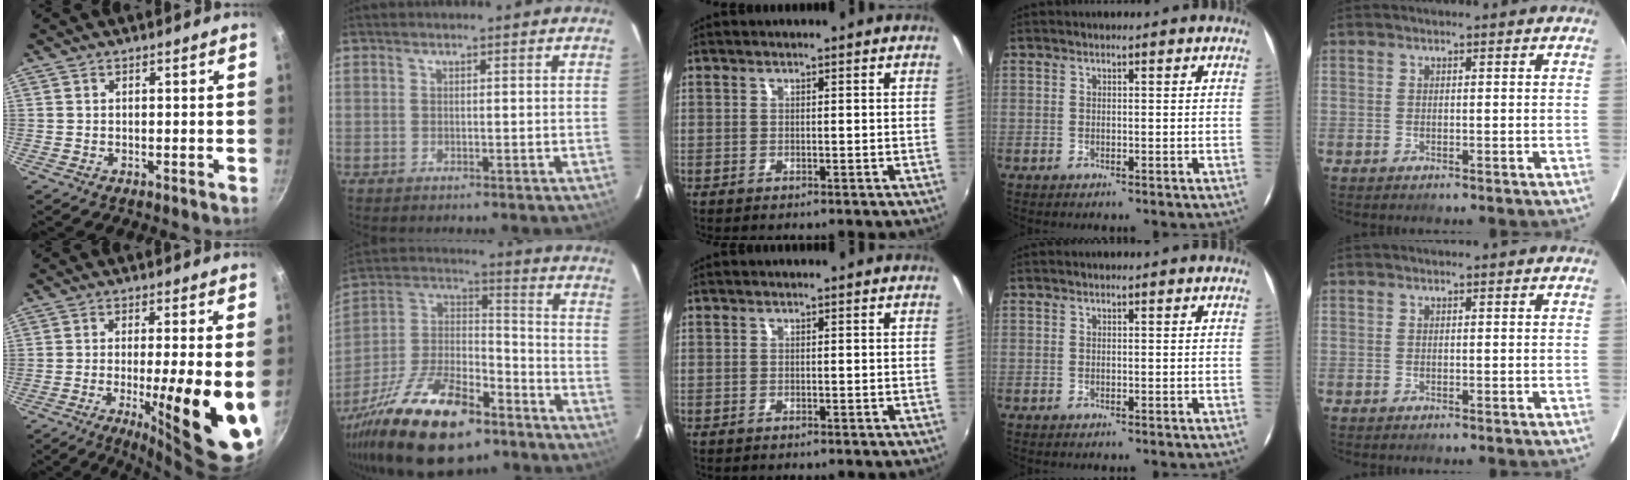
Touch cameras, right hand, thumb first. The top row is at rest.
{"thumb": {"total": 18.4, "force": [-3.7, 3.7, 17.6], "torque": [-0.238, -0.014, -0.051]}, "index": {"total": 25.7, "force": [-16.1, 11.1, 16.6], "torque": [-0.333, -0.009, -0.268]}}